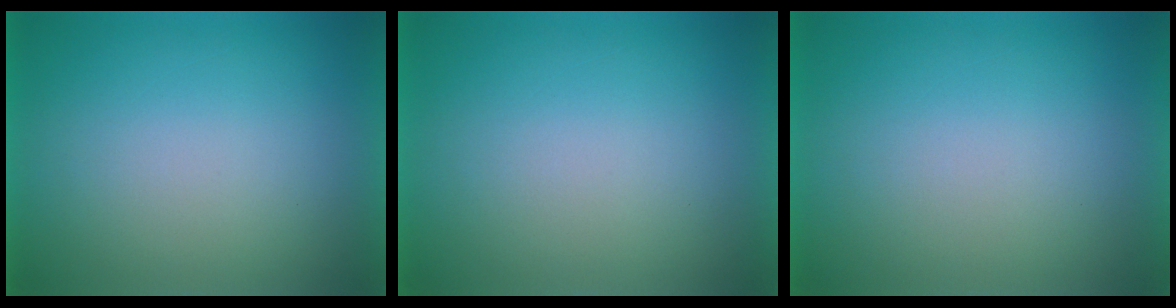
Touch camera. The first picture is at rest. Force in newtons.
{"total": 0.0}
{"total": 0.0}